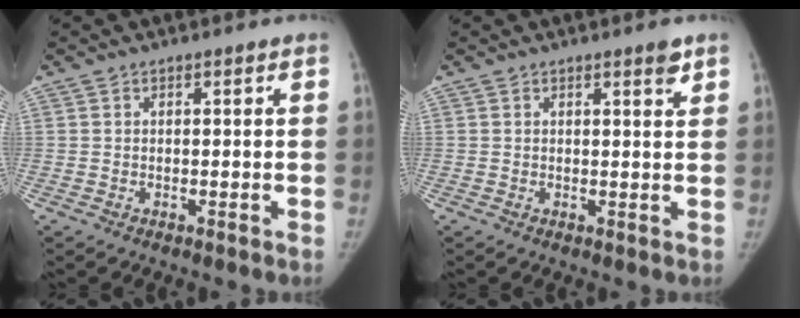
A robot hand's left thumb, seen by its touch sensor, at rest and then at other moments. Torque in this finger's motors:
{"motor_torque": [0.70, 0.57, 0.43, -0.13, 0.07]}